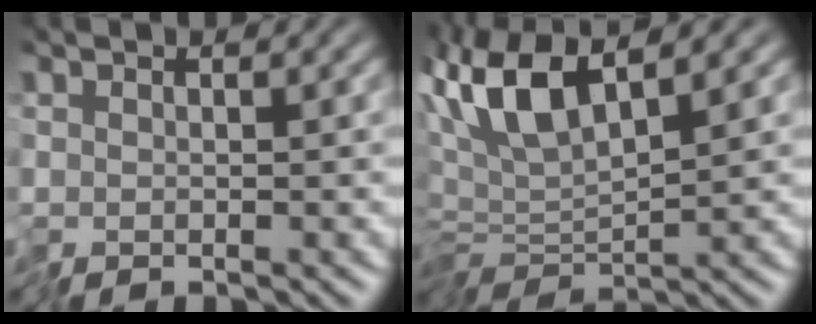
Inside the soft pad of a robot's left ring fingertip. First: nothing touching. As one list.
[{"total": 6.1, "force": [2.0, 2.2, 5.3], "torque": [-0.118, 0.013, 0.029]}]